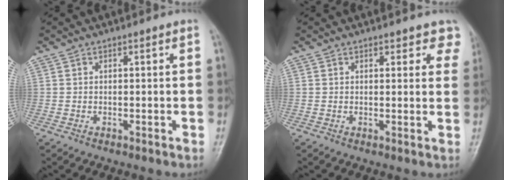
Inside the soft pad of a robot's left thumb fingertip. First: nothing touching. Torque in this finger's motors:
{"motor_torque": [0.02, -0.09, 0.16, 0.17, -0.02]}